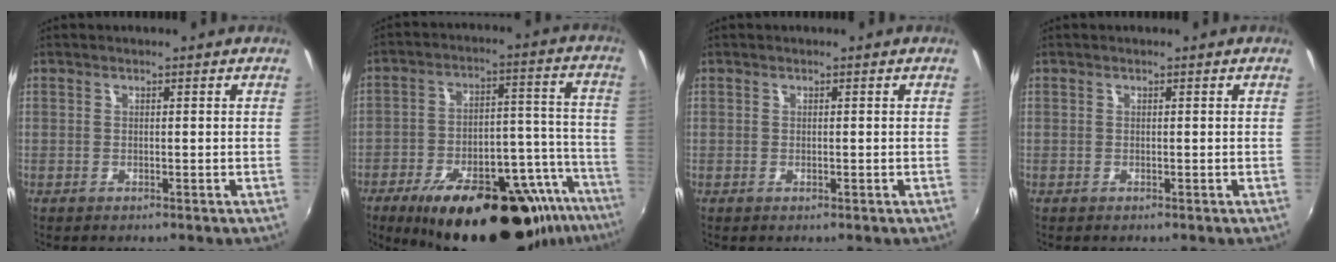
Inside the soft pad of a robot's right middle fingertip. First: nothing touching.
{"total": 31.0, "force": [-22.0, 10.4, 19.1], "torque": [-0.271, -0.001, -0.299]}
{"total": 0.0}
{"total": 0.0}